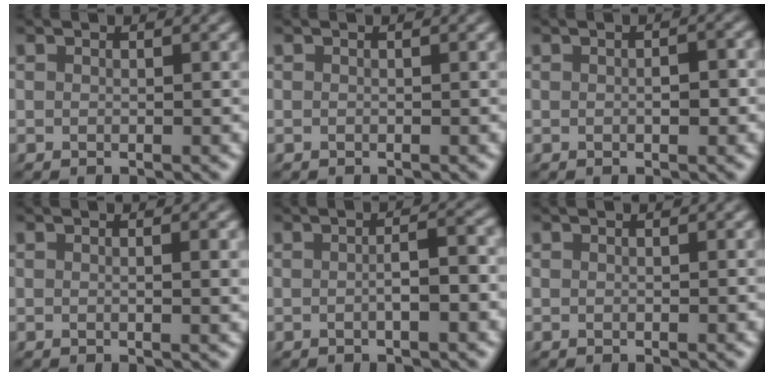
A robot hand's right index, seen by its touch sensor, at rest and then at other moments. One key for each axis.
{"total": 0.0}
{"total": 1.4, "fx": -0.1, "fy": 0.8, "fz": 1.2, "tx": -0.015, "ty": 0.000, "tz": -0.002}
{"total": 0.8, "fx": 0.2, "fy": -0.1, "fz": 0.8, "tx": -0.009, "ty": 0.002, "tz": 0.002}
{"total": 2.2, "fx": -0.5, "fy": 0.5, "fz": 2.1, "tx": -0.026, "ty": 0.003, "tz": -0.011}
{"total": 0.0}